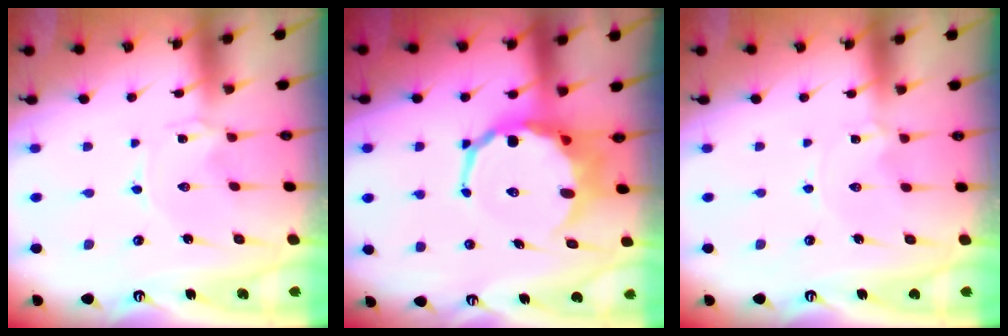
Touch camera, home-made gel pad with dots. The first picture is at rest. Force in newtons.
{"total": 9.9, "press": 9.7, "slide": 2.3}
{"total": 0.7, "press": 0.6, "slide": 0.3}